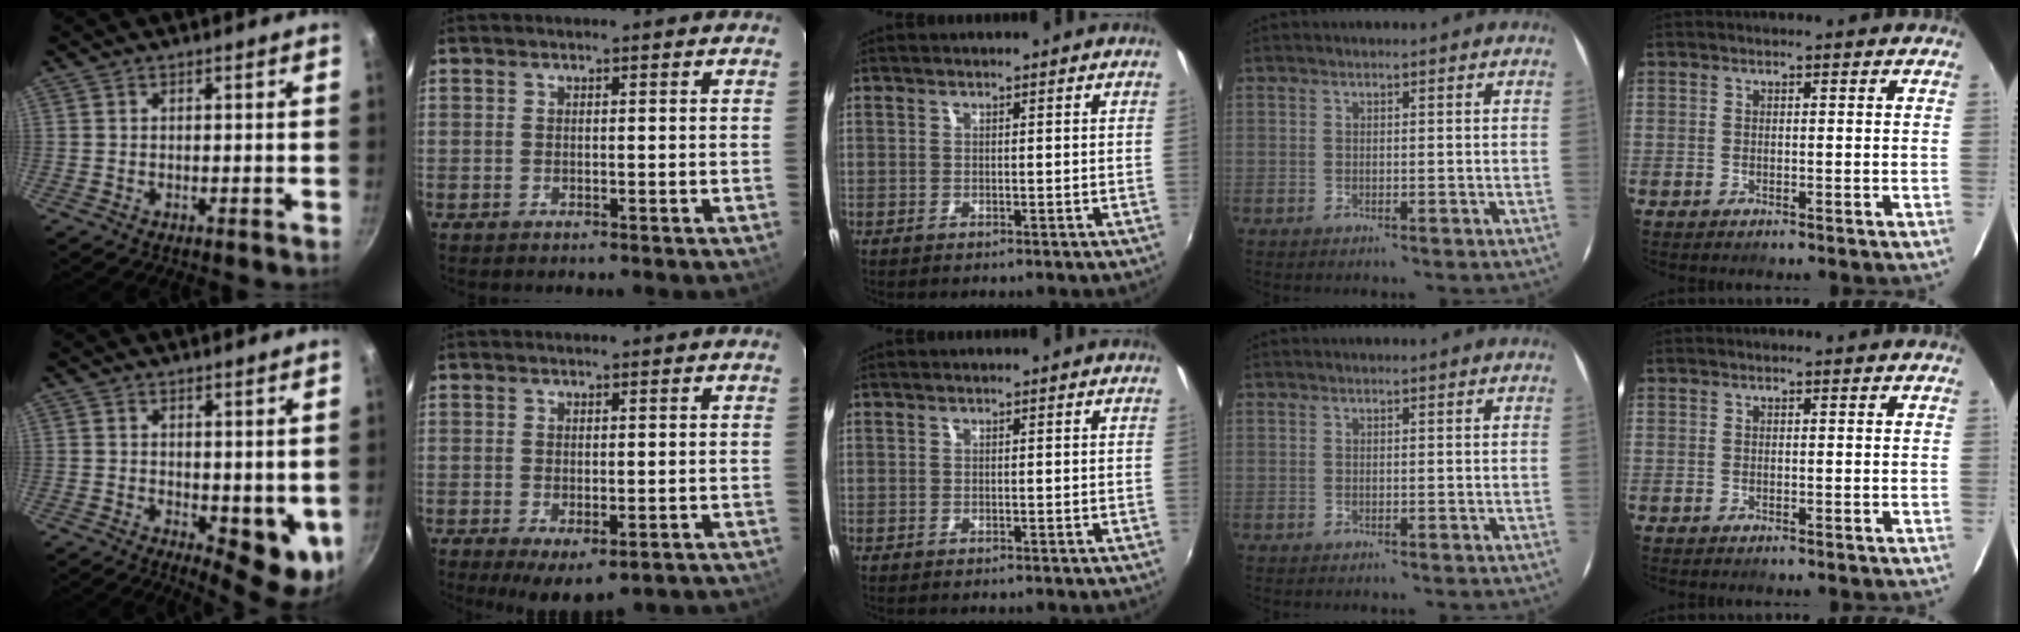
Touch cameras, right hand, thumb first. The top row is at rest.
{"thumb": {"total": 7.7, "force": [1.2, 3.7, 6.6], "torque": [-0.069, -0.017, 0.026]}, "index": {"total": 7.3, "force": [-4.1, 3.2, 5.1], "torque": [-0.086, -0.030, -0.050]}}